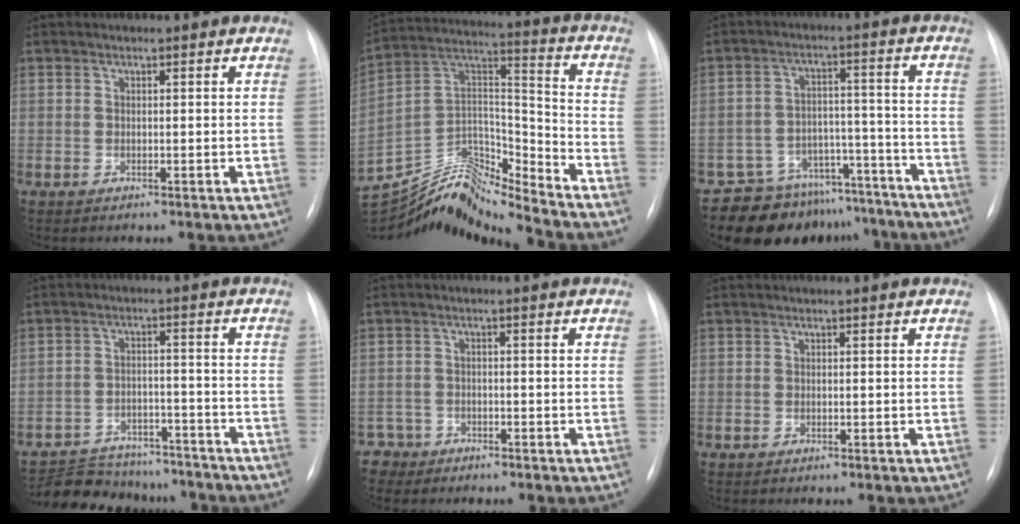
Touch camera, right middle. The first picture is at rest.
{"total": 17.6, "force": [-17.2, 1.3, 3.8], "torque": [-0.066, 0.074, -0.299]}
{"total": 13.7, "force": [-11.8, 6.8, 1.6], "torque": [-0.004, 0.046, -0.159]}
{"total": 14.3, "force": [-13.0, 5.0, 3.2], "torque": [-0.057, 0.018, -0.179]}
{"total": 2.8, "force": [-2.0, 1.6, -1.0], "torque": [0.020, 0.007, -0.040]}
{"total": 0.0}